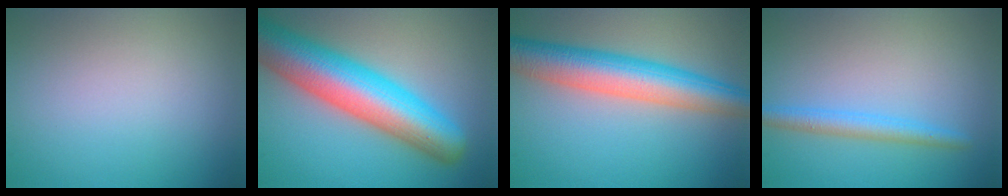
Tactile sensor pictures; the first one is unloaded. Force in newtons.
{"total": 10.6, "press": 10.6, "slide": 0.4}
{"total": 7.7, "press": 7.7, "slide": 0.2}
{"total": 2.4, "press": 2.4, "slide": 0.2}